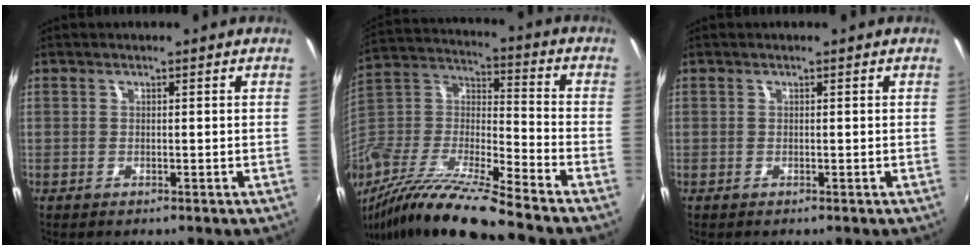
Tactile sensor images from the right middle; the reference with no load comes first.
{"total": 19.2, "force": [-14.5, 1.7, 12.5], "torque": [-0.244, -0.021, -0.283]}
{"total": 0.0}